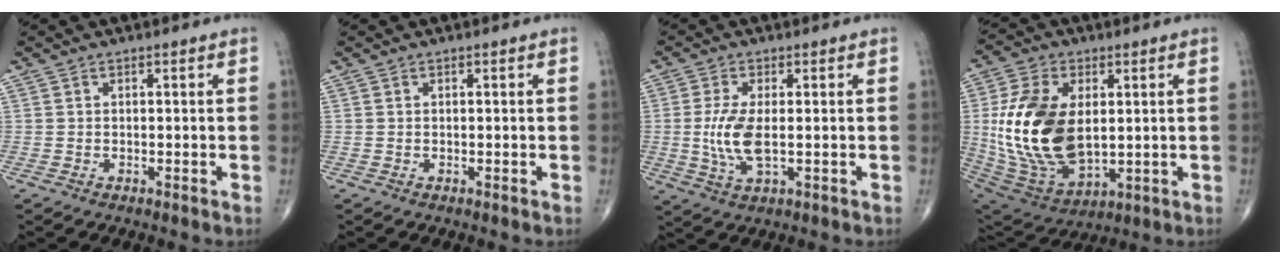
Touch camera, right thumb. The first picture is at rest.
{"total": 0.0}
{"total": 7.2, "force": [-0.2, 2.8, 6.6], "torque": [-0.150, -0.010, -0.003]}
{"total": 21.0, "force": [1.7, 12.3, 17.0], "torque": [-0.331, -0.017, 0.046]}